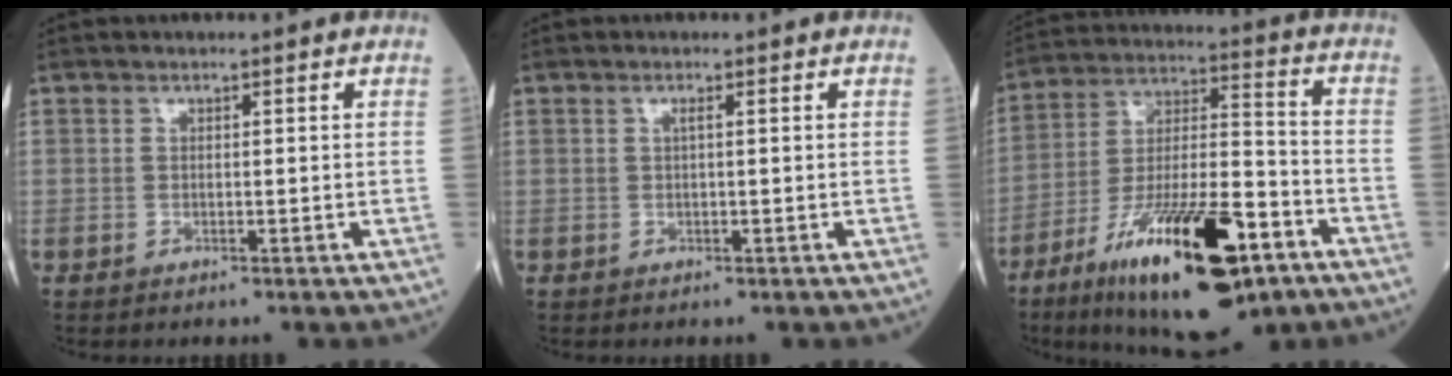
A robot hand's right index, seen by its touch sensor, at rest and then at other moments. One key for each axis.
{"total": 0.6, "fx": 0.2, "fy": -0.1, "fz": 0.5, "tx": -0.012, "ty": 0.000, "tz": 0.003}
{"total": 22.1, "fx": -11.9, "fy": 5.5, "fz": 17.8, "tx": -0.299, "ty": -0.021, "tz": -0.194}